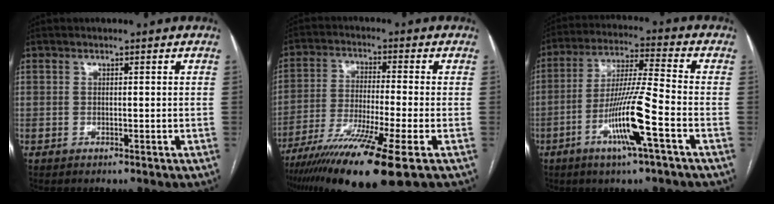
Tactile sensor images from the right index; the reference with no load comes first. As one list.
[{"total": 14.9, "force": [-9.4, -0.5, 11.5], "torque": [-0.212, -0.043, -0.164]}, {"total": 11.9, "force": [-4.7, -0.5, 10.9], "torque": [-0.212, -0.008, -0.090]}]